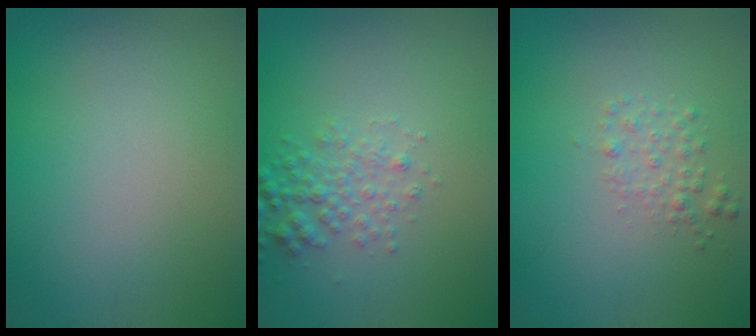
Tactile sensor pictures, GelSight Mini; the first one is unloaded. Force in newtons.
{"total": 2.5, "press": 2.5, "slide": 0.0}
{"total": 1.5, "press": 1.5, "slide": 0.1}